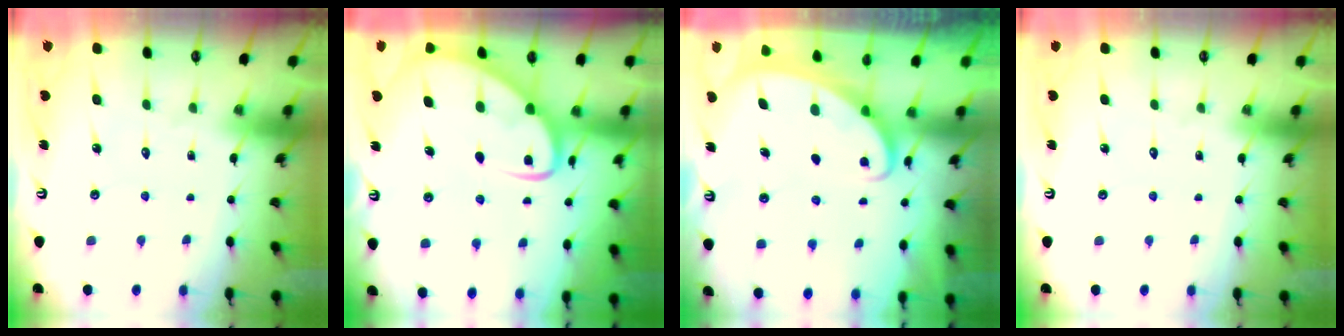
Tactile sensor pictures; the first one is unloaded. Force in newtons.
{"total": 9.1, "press": 9.1, "slide": 0.9}
{"total": 2.0, "press": 2.0, "slide": 0.0}
{"total": 0.0}